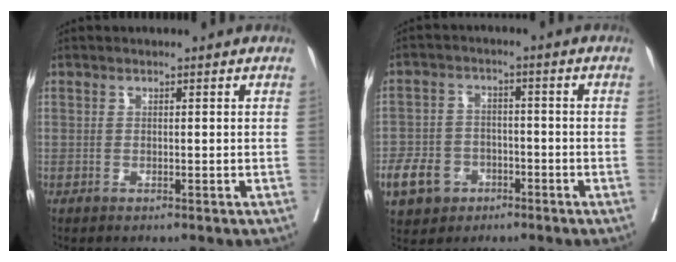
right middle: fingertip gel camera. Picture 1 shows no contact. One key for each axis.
{"total": 7.5, "fx": -3.7, "fy": 5.9, "fz": 2.9, "tx": -0.068, "ty": 0.006, "tz": -0.057}